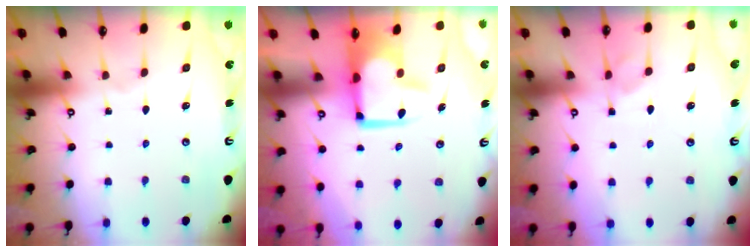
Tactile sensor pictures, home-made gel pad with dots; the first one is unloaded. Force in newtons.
{"total": 8.6, "press": 8.5, "slide": 1.2}
{"total": 0.9, "press": 0.7, "slide": 0.6}